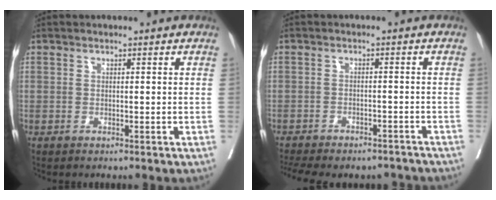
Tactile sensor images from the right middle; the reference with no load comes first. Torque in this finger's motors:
{"motor_torque": [1.01, -1.13, 0.25, 0.06]}